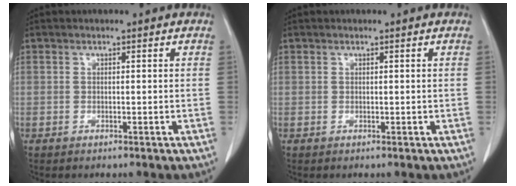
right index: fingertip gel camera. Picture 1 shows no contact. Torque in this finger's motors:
{"motor_torque": [-0.05, 0.03, 0.00, 0.00]}